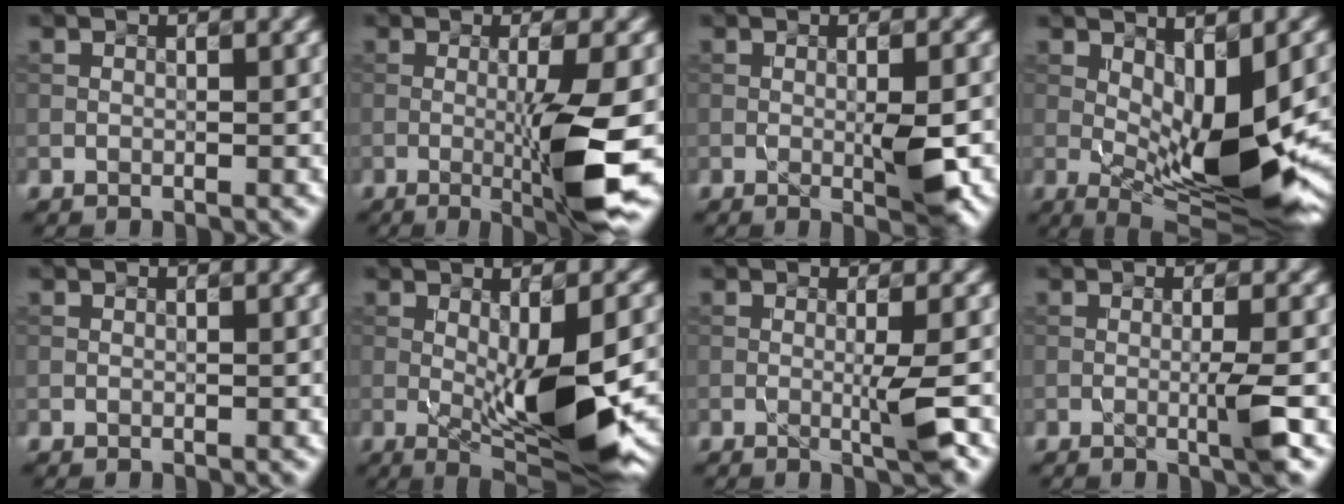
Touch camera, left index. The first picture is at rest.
{"total": 6.9, "force": [-1.3, 0.7, 6.7], "torque": [-0.110, -0.007, -0.015]}
{"total": 3.2, "force": [-0.4, 0.5, 3.2], "torque": [-0.050, -0.004, 0.002]}
{"total": 8.8, "force": [-0.5, 2.8, 8.3], "torque": [-0.139, -0.012, 0.001]}
{"total": 0.0}
{"total": 8.9, "force": [-1.2, 2.0, 8.6], "torque": [-0.132, -0.019, -0.005]}
{"total": 2.5, "force": [-0.3, 0.3, 2.4], "torque": [-0.040, -0.007, -0.004]}
{"total": 2.4, "force": [-0.5, 0.3, 2.4], "torque": [-0.038, -0.006, -0.008]}